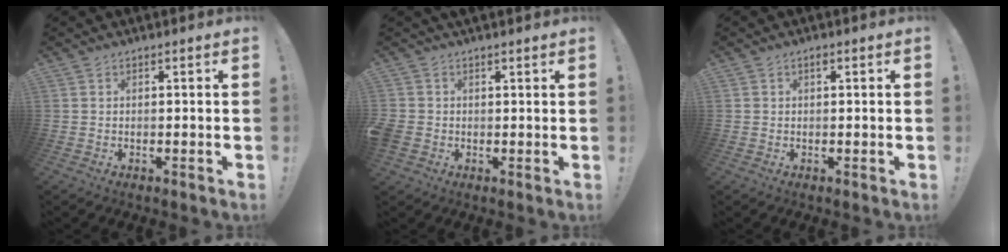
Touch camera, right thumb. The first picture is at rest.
{"total": 3.4, "force": [0.9, 3.0, 1.2], "torque": [-0.027, -0.003, 0.020]}
{"total": 0.8, "force": [0.5, 0.5, 0.3], "torque": [0.003, -0.001, 0.008]}